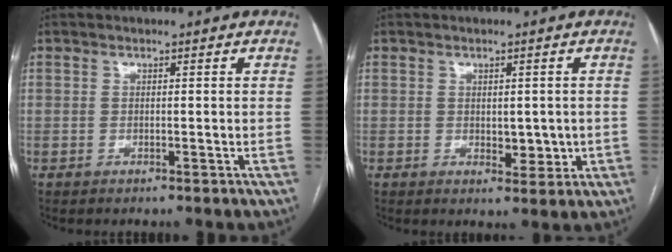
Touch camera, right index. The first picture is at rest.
{"total": 3.6, "force": [-0.3, 2.0, 3.0], "torque": [-0.038, -0.002, 0.006]}